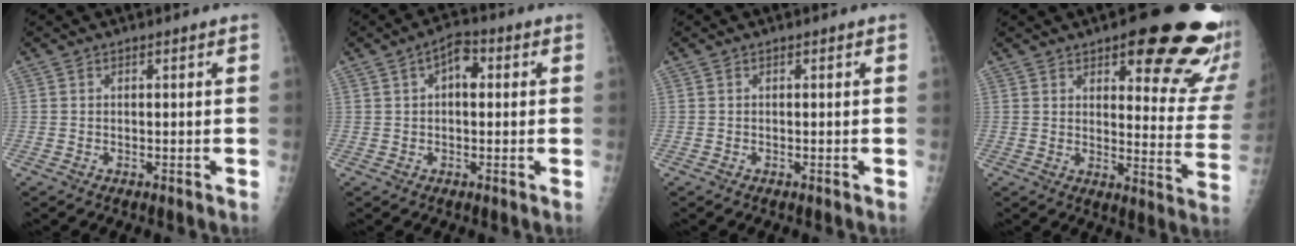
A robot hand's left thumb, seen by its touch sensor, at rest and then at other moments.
{"total": 4.8, "force": [1.0, 2.8, 3.8], "torque": [-0.044, 0.013, 0.010]}
{"total": 0.0}
{"total": 22.6, "force": [13.7, 7.2, 16.4], "torque": [-0.156, -0.070, 0.165]}